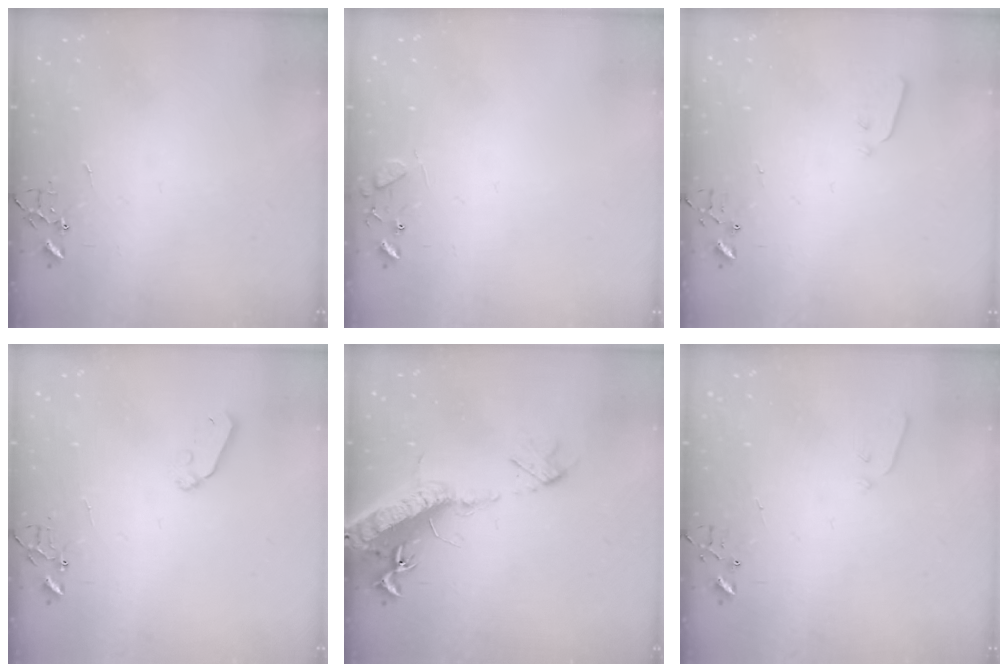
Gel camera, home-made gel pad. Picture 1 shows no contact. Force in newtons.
{"total": 9.0, "press": 9.0, "slide": 0.6}
{"total": 2.9, "press": 2.9, "slide": 0.4}
{"total": 6.5, "press": 6.5, "slide": 0.6}
{"total": 20.9, "press": 20.3, "slide": 4.9}
{"total": 3.4, "press": 3.3, "slide": 0.5}